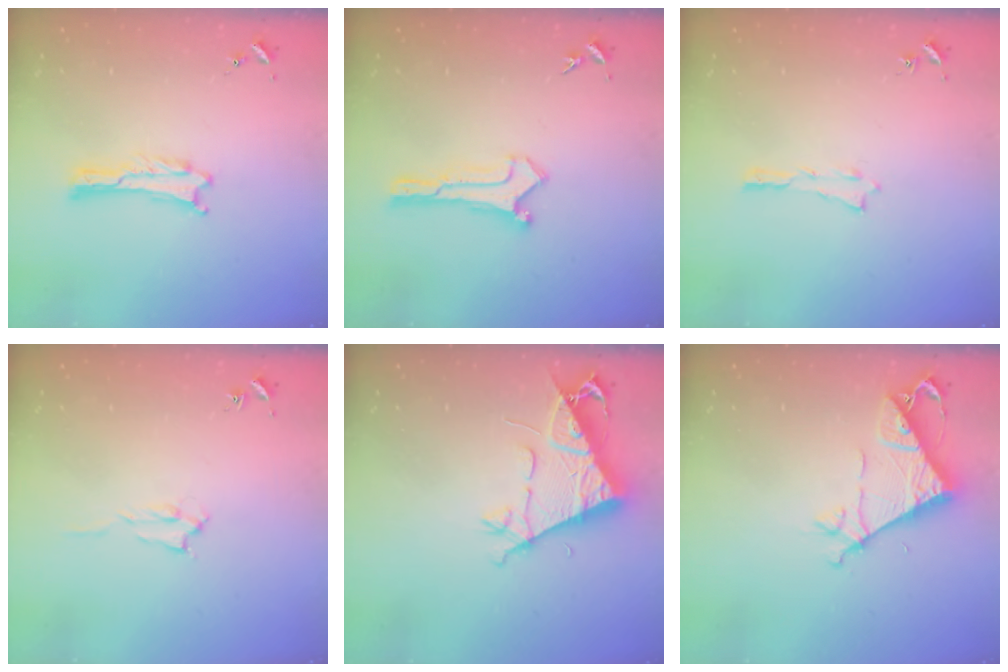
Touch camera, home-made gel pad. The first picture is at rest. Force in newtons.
{"total": 0.0}
{"total": 0.0}
{"total": 1.4, "press": 1.4, "slide": 0.2}
{"total": 8.0, "press": 7.9, "slide": 1.2}
{"total": 7.5, "press": 7.5, "slide": 0.2}